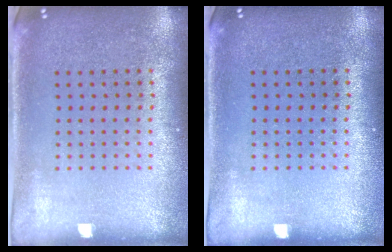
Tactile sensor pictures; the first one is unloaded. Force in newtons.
{"total": 0.0}